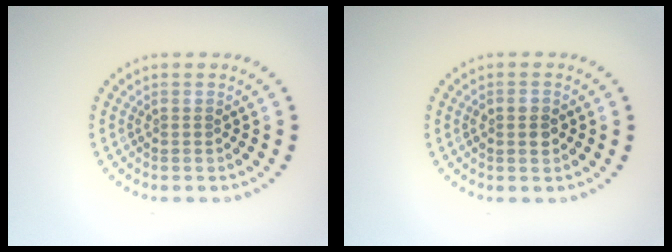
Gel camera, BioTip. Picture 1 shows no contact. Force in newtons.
{"total": 1.3, "press": 1.3, "slide": 0.2}